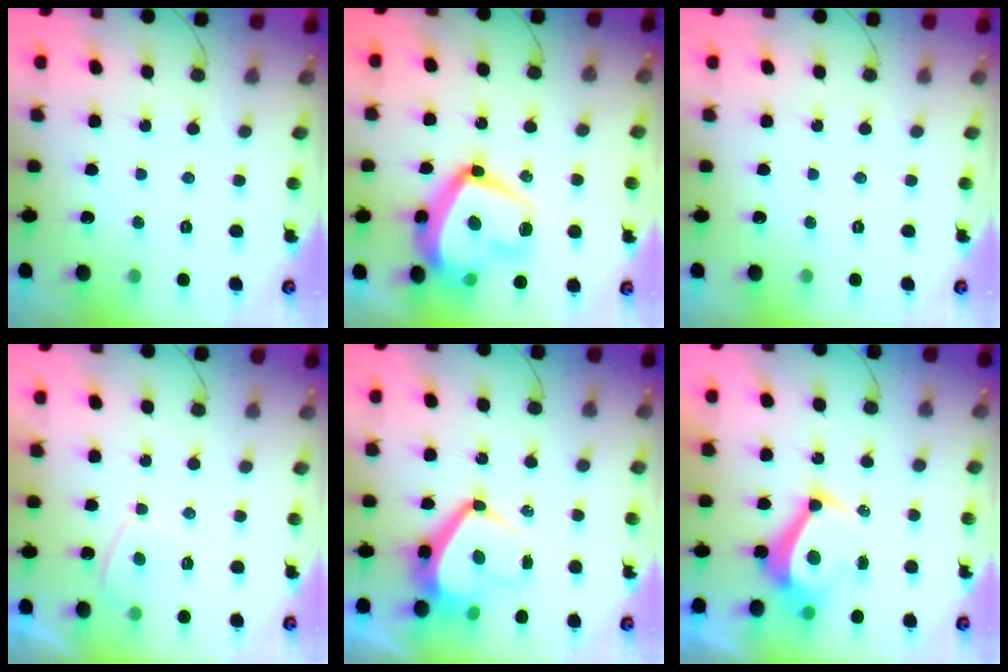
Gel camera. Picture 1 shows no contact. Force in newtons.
{"total": 20.5, "press": 20.4, "slide": 1.7}
{"total": 0.0}
{"total": 2.8, "press": 2.8, "slide": 0.7}
{"total": 9.8, "press": 9.7, "slide": 1.3}
{"total": 8.4, "press": 8.3, "slide": 1.1}